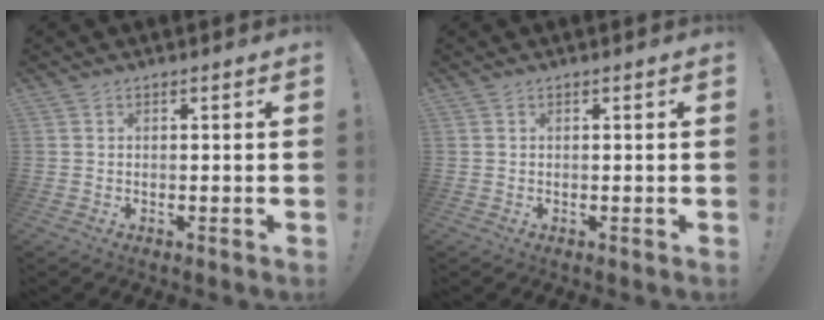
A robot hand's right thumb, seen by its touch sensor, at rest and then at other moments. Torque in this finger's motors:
{"motor_torque": [-0.10, 0.07, -0.02, -0.03, 0.00]}